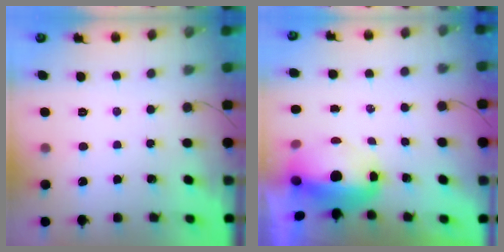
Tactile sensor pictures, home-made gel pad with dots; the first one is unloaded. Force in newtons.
{"total": 10.2, "press": 7.7, "slide": 6.6}